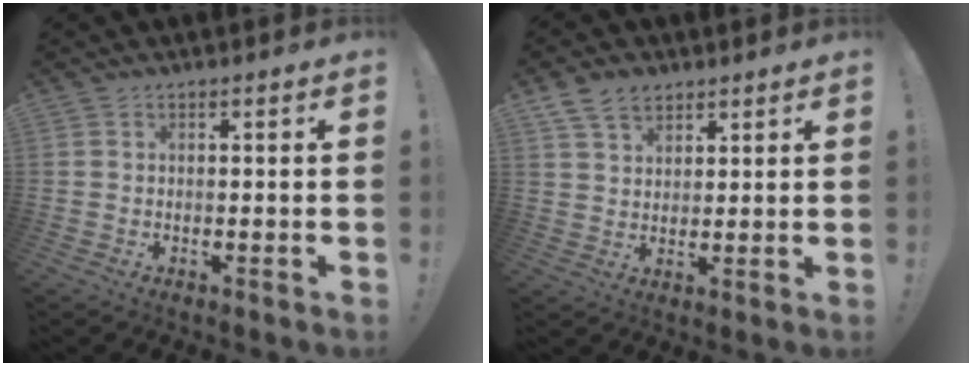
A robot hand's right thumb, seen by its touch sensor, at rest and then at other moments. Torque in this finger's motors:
{"motor_torque": [-0.02, 0.02, 0.09, -0.07, 0.00]}